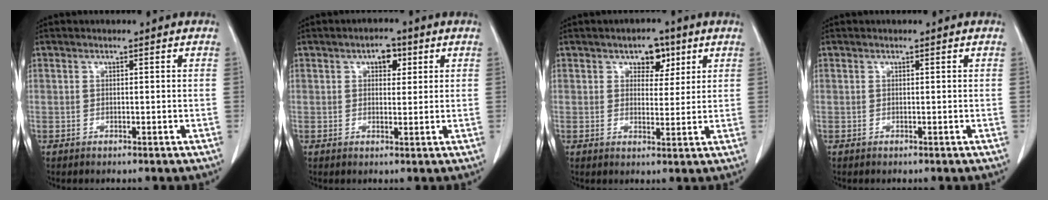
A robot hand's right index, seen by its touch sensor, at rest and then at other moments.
{"total": 3.3, "force": [1.5, 1.9, 2.3], "torque": [-0.030, 0.009, 0.021]}
{"total": 4.3, "force": [2.5, 2.7, 2.4], "torque": [-0.025, 0.006, 0.036]}
{"total": 0.0}